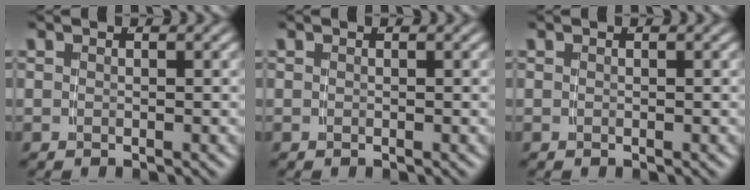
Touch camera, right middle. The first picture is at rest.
{"total": 0.0}
{"total": 0.0}